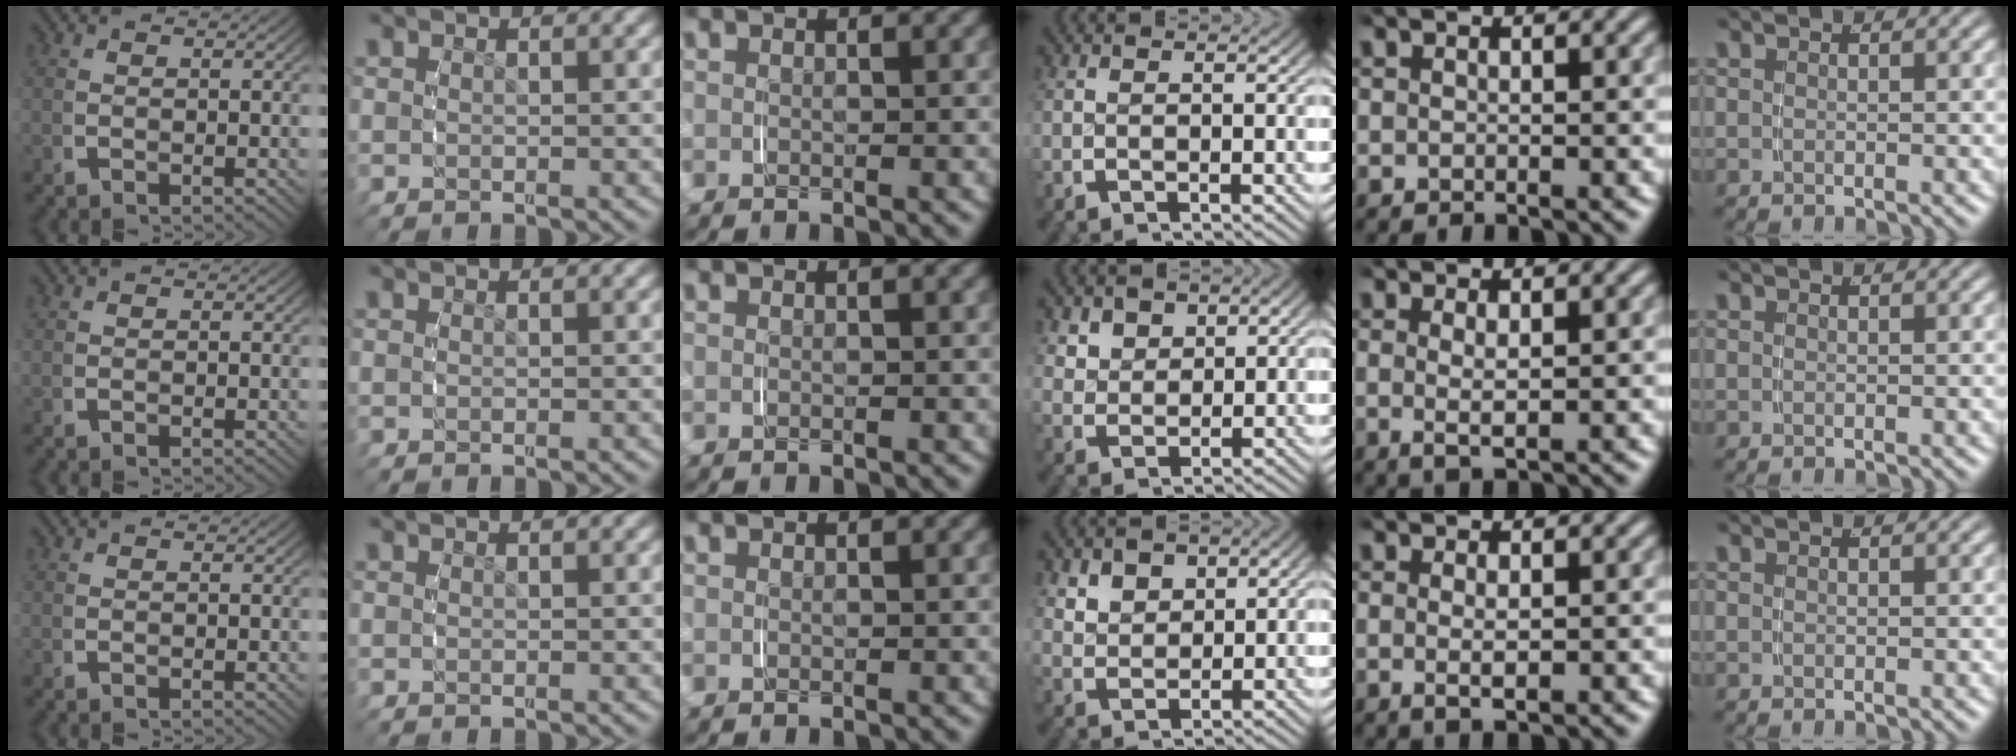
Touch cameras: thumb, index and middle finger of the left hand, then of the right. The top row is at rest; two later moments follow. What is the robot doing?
{"motion": "grasp_and_lifting", "object": "pen bag"}